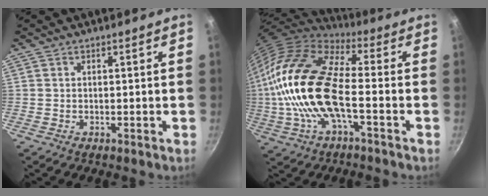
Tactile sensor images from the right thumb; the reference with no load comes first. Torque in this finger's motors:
{"motor_torque": [-0.07, 2.56, 2.77, 0.00, 0.94]}